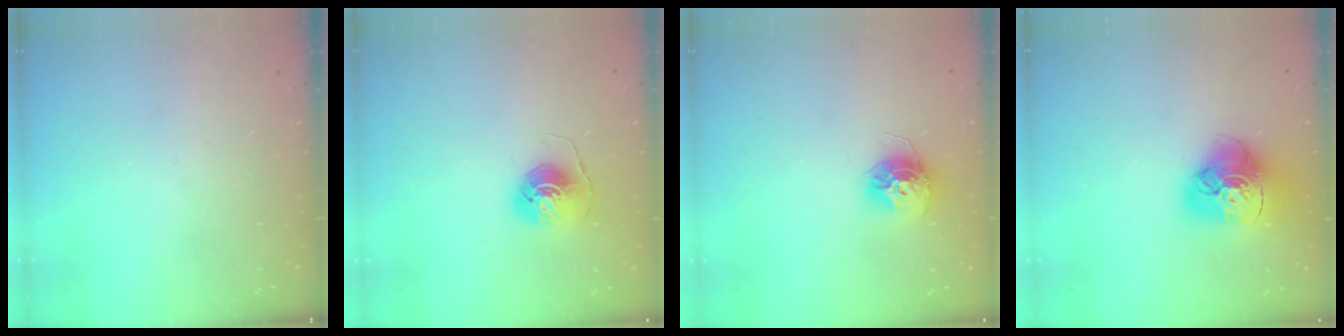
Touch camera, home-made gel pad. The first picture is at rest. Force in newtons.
{"total": 6.8, "press": 6.8, "slide": 0.4}
{"total": 11.9, "press": 11.9, "slide": 0.9}
{"total": 16.7, "press": 16.6, "slide": 1.8}